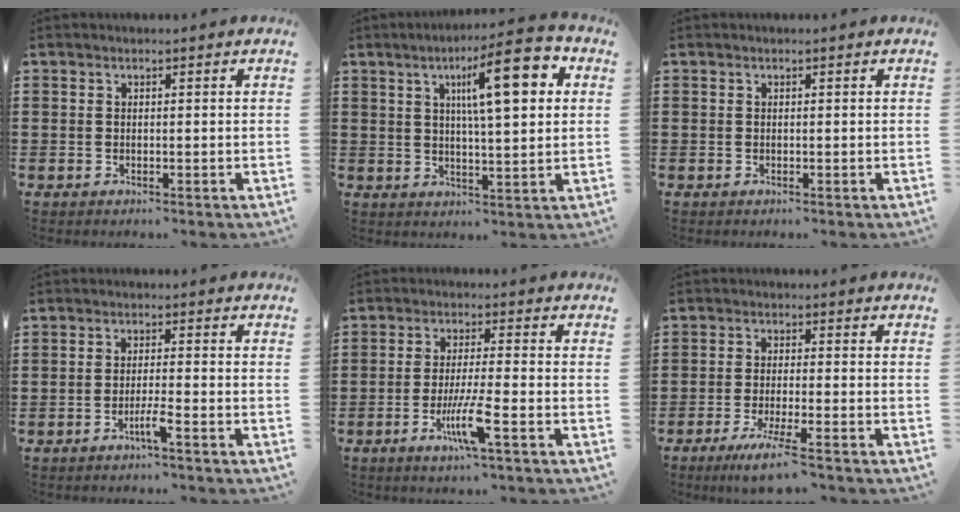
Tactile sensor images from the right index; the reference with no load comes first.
{"total": 12.2, "force": [4.3, 2.7, 11.0], "torque": [-0.185, 0.001, 0.064]}
{"total": 0.0}
{"total": 3.0, "force": [-1.8, -0.2, 2.4], "torque": [-0.040, -0.002, -0.035]}
{"total": 7.0, "force": [-3.0, 0.4, 6.3], "torque": [-0.129, -0.019, -0.057]}
{"total": 5.5, "force": [-4.0, -0.4, 3.8], "torque": [-0.080, -0.024, -0.074]}